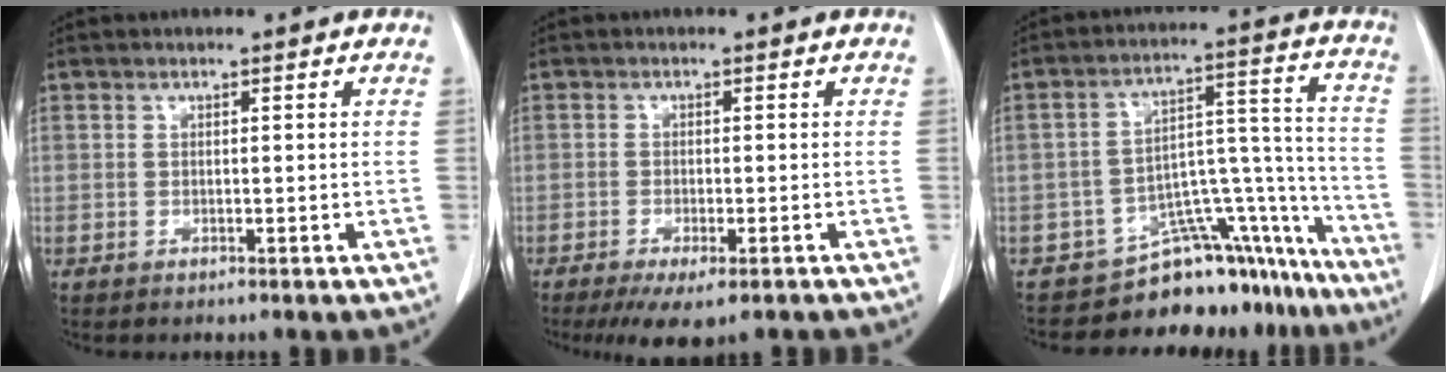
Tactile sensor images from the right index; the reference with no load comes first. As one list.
[{"total": 6.8, "force": [-5.0, 1.8, 4.4], "torque": [-0.054, -0.013, -0.074]}, {"total": 14.7, "force": [-13.6, 5.2, 2.3], "torque": [0.017, 0.094, -0.193]}]